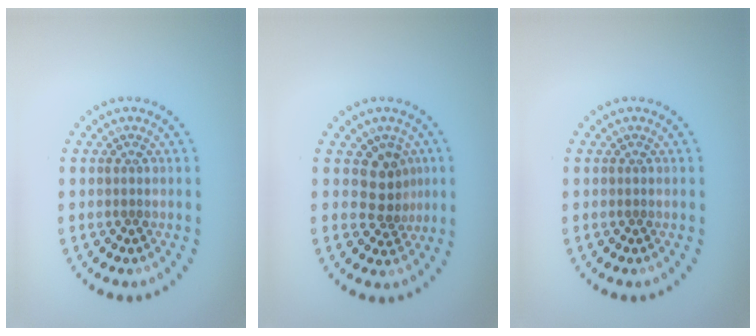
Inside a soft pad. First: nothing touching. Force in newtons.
{"total": 2.6, "press": 2.1, "slide": 1.5}
{"total": 0.0}